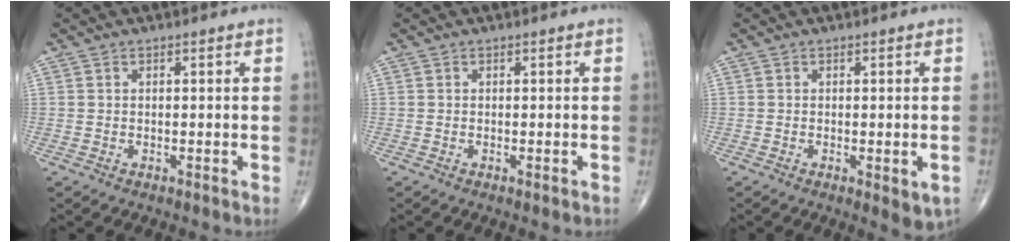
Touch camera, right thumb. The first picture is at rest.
{"total": 0.6, "force": [-0.3, 0.1, 0.5], "torque": [-0.003, -0.002, -0.005]}
{"total": 3.9, "force": [-1.3, 1.3, 3.5], "torque": [-0.034, -0.005, -0.013]}